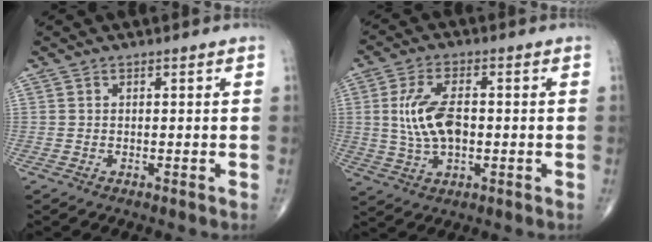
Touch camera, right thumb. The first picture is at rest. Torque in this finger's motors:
{"motor_torque": [-0.26, 0.26, 1.03, 0.01, 0.10]}